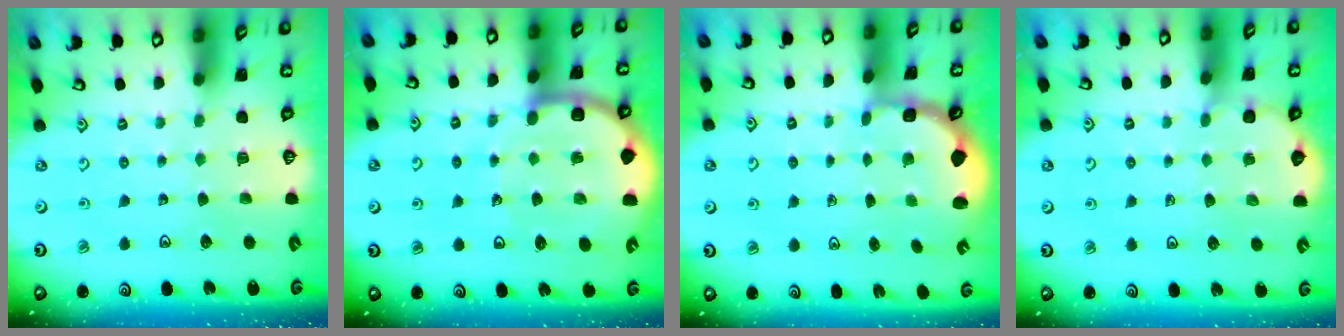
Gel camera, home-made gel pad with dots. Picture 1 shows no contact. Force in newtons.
{"total": 10.6, "press": 10.5, "slide": 1.4}
{"total": 2.7, "press": 2.1, "slide": 1.7}
{"total": 3.2, "press": 3.2, "slide": 0.3}